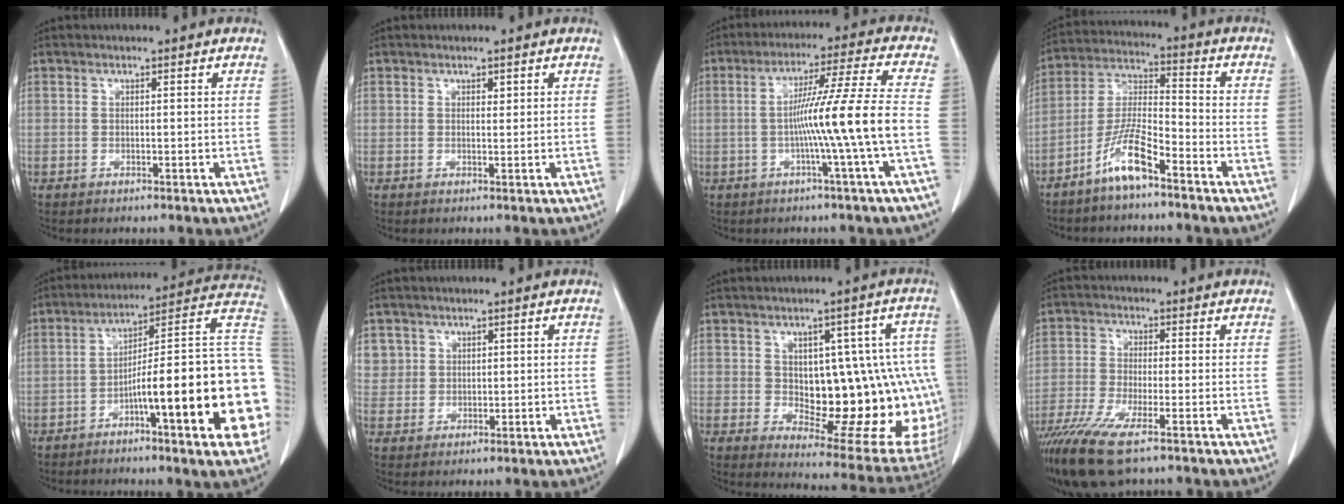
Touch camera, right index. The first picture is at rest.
{"total": 0.7, "force": [0.4, 0.4, 0.5], "torque": [-0.006, -0.003, 0.006]}
{"total": 11.2, "force": [-2.4, -2.7, 10.6], "torque": [-0.182, 0.007, -0.038]}
{"total": 8.8, "force": [-5.8, 1.2, 6.5], "torque": [-0.141, -0.004, -0.117]}
{"total": 23.0, "force": [-5.5, 1.7, 22.3], "torque": [-0.226, 0.025, -0.078]}
{"total": 3.5, "force": [1.6, 3.1, -0.1], "torque": [0.019, 0.003, 0.030]}
{"total": 20.0, "force": [-0.8, 8.1, 18.3], "torque": [-0.157, 0.025, 0.018]}
{"total": 10.8, "force": [-7.2, 1.8, 7.9], "torque": [-0.152, -0.027, -0.128]}